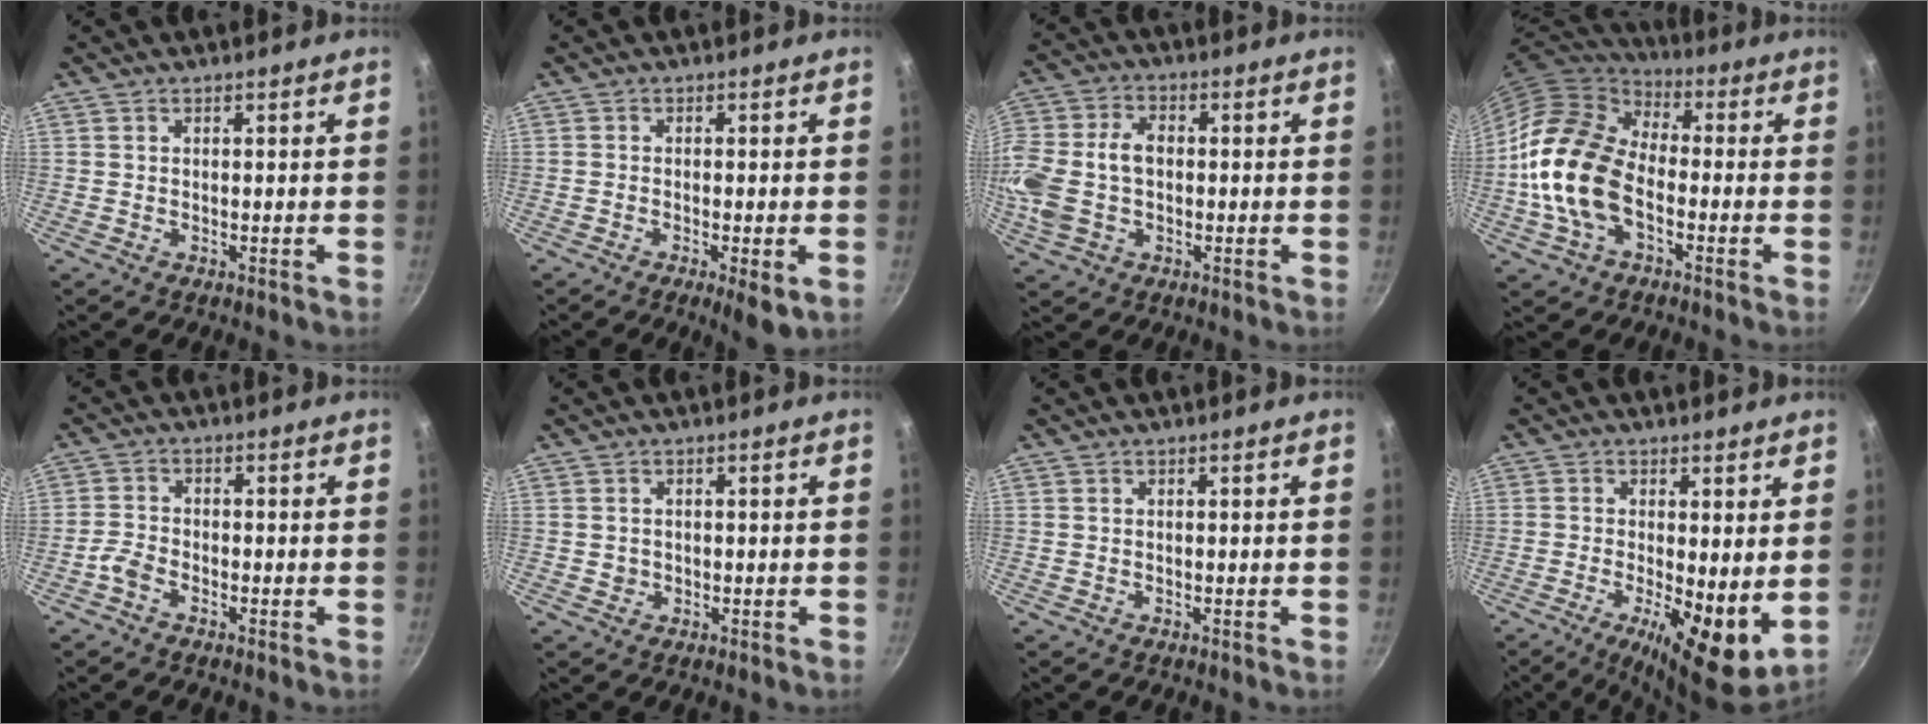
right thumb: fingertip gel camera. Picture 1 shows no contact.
{"total": 4.6, "force": [-1.7, 1.2, 4.1], "torque": [-0.068, -0.002, -0.024]}
{"total": 14.7, "force": [-0.5, 10.2, 10.6], "torque": [-0.227, 0.028, -0.013]}
{"total": 18.0, "force": [-3.6, 11.4, 13.4], "torque": [-0.228, 0.031, -0.083]}
{"total": 2.9, "force": [-2.0, 1.4, 1.4], "torque": [-0.037, 0.019, -0.047]}
{"total": 1.3, "force": [0.0, 1.3, 0.4], "torque": [-0.003, 0.002, 0.001]}
{"total": 0.0}
{"total": 11.5, "force": [-1.2, 3.8, 10.8], "torque": [-0.160, -0.019, -0.012]}